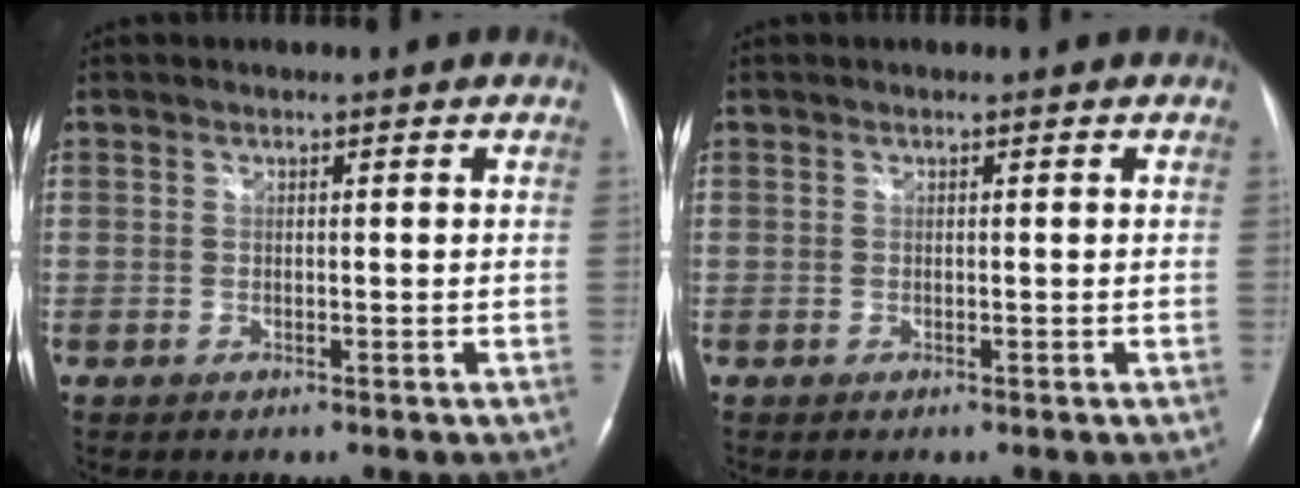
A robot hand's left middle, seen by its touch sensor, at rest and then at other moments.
{"total": 0.0}